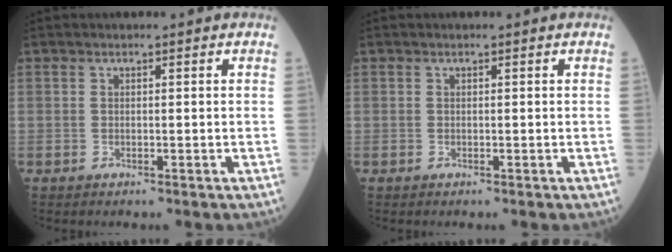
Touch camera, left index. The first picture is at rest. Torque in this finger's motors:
{"motor_torque": [-0.08, 0.08, -0.01, 0.00]}